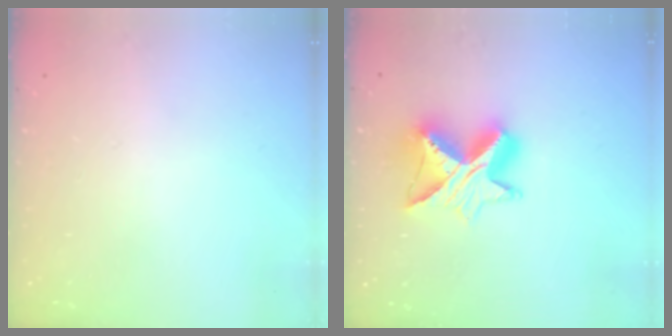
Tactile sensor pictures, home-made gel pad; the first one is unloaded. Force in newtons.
{"total": 10.8, "press": 10.7, "slide": 1.0}